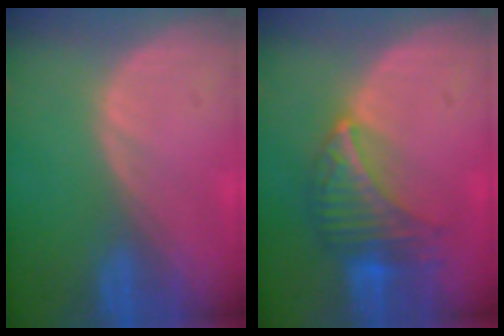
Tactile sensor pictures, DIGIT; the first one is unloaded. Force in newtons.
{"total": 6.8, "press": 6.6, "slide": 1.4}